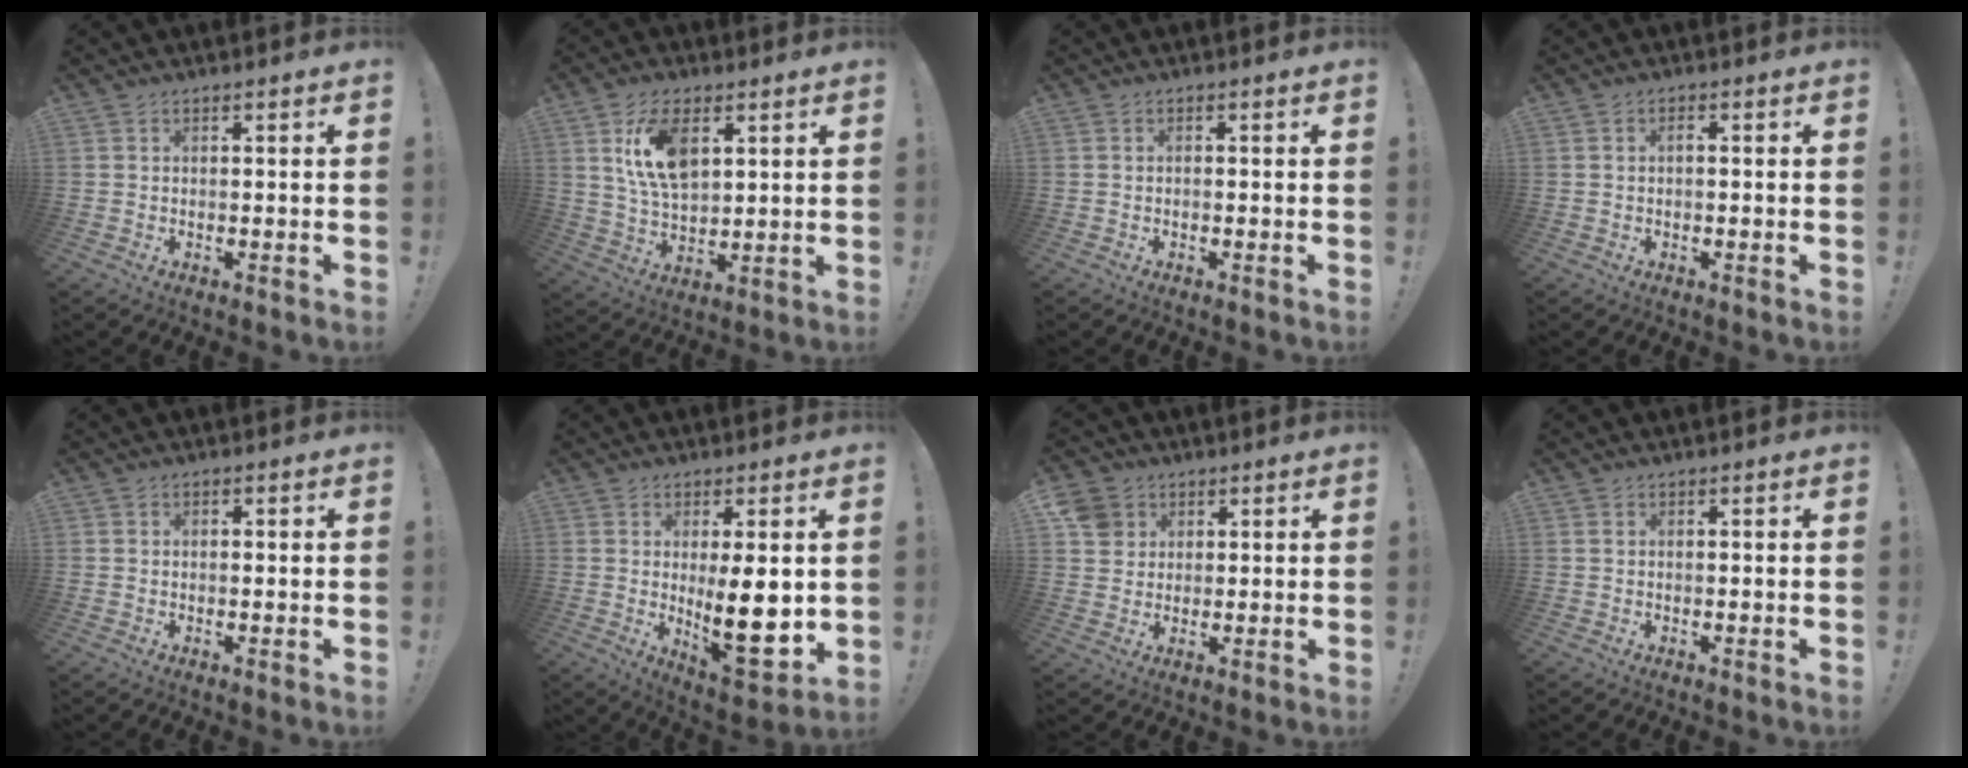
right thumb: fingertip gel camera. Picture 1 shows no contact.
{"total": 12.6, "force": [5.2, 6.9, 9.2], "torque": [-0.166, -0.011, 0.091]}
{"total": 0.5, "force": [-0.5, 0.2, 0.1], "torque": [-0.009, 0.003, -0.007]}
{"total": 0.9, "force": [-0.5, 0.4, 0.7], "torque": [-0.022, 0.006, -0.009]}
{"total": 0.7, "force": [-0.5, 0.5, 0.2], "torque": [-0.009, 0.006, -0.007]}
{"total": 13.7, "force": [0.2, 4.0, 13.1], "torque": [-0.191, -0.025, 0.005]}
{"total": 6.7, "force": [2.6, 6.0, 1.6], "torque": [-0.023, -0.006, 0.054]}
{"total": 0.0}